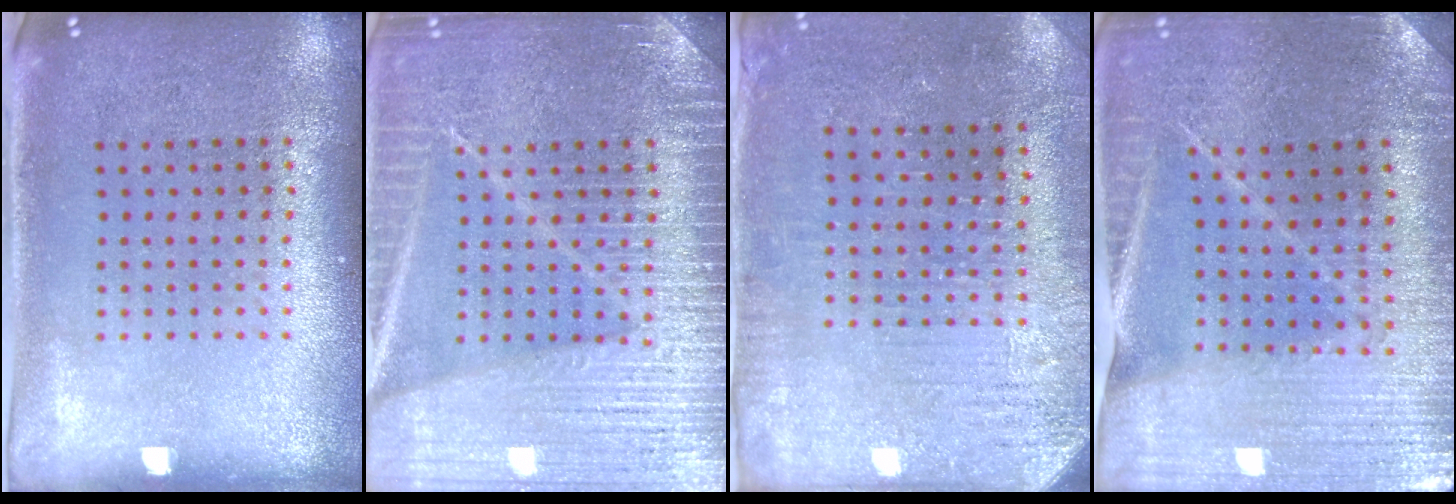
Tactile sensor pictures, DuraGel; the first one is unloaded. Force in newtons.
{"total": 6.4, "press": 6.3, "slide": 0.9}
{"total": 3.1, "press": 2.8, "slide": 1.3}
{"total": 2.3, "press": 2.3, "slide": 0.1}